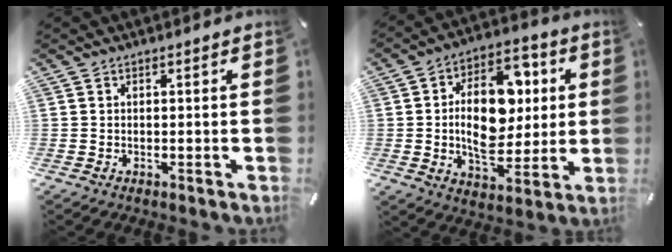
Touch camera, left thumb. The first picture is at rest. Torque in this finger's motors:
{"motor_torque": [0.81, 0.82, 0.47, -0.14, 0.21]}